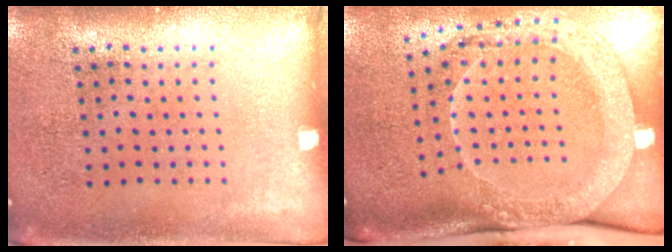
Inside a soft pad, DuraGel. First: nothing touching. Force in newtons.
{"total": 2.1, "press": 2.0, "slide": 0.8}